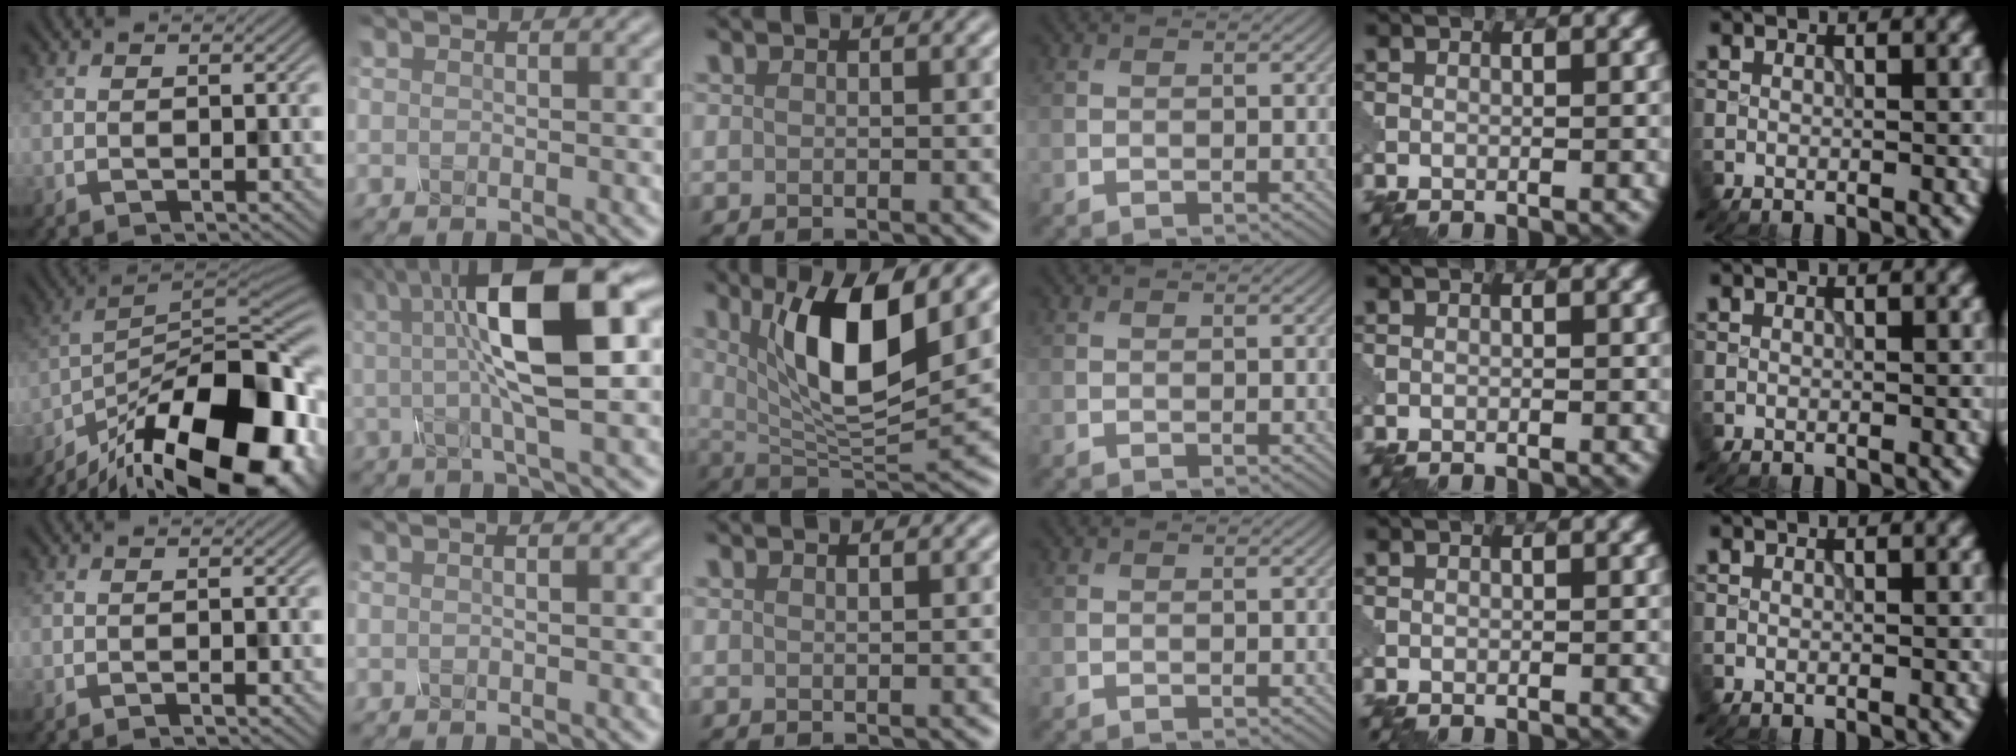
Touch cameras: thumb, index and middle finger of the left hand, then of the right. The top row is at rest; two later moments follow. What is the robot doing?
{"motion": "assemble", "object": "glue stick"}